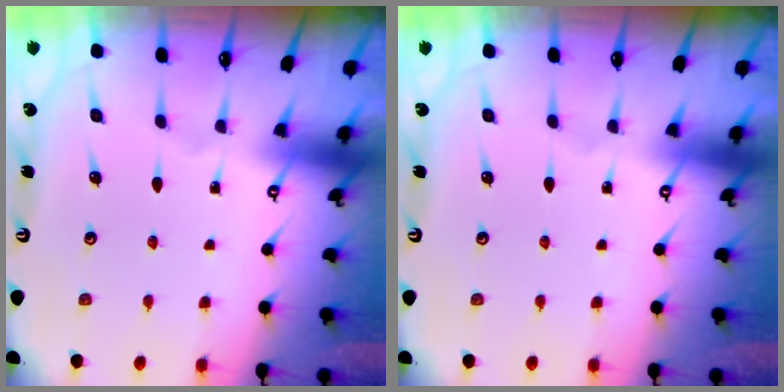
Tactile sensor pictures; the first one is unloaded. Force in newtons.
{"total": 0.0}